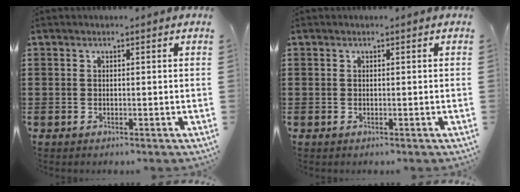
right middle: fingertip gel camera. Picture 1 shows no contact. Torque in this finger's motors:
{"motor_torque": [0.01, -0.22, 0.02, -0.01]}